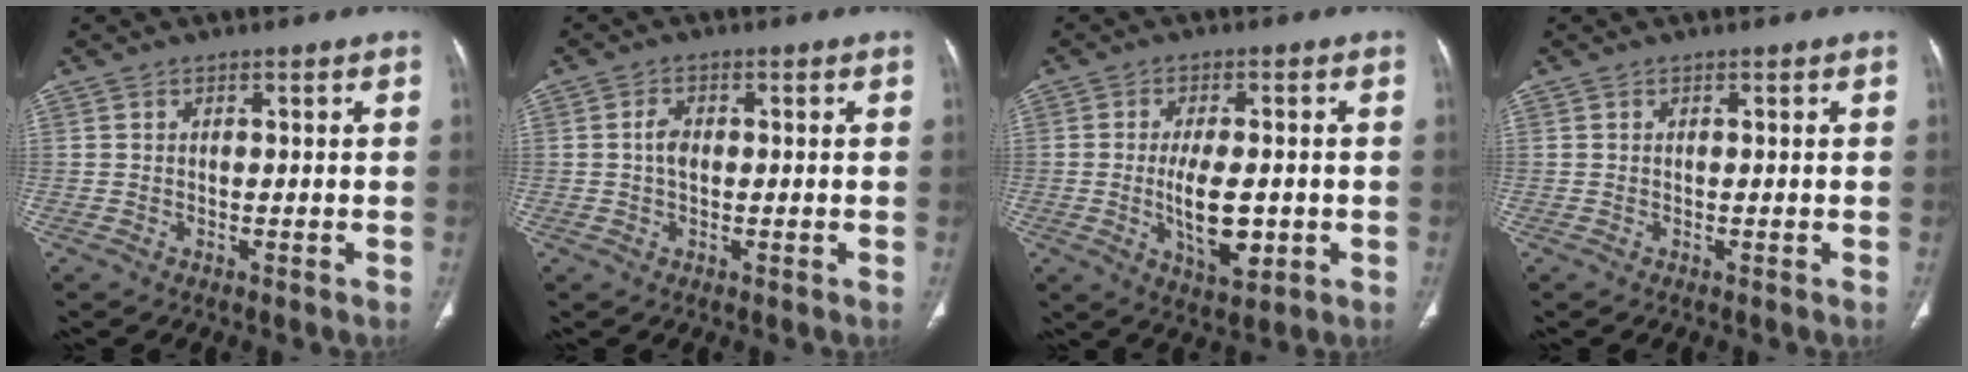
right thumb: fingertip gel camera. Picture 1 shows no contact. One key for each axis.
{"total": 2.6, "fx": 0.1, "fy": 1.7, "fz": 2.0, "tx": -0.037, "ty": 0.005, "tz": -0.002}
{"total": 9.5, "fx": -1.4, "fy": 4.3, "fz": 8.3, "tx": -0.128, "ty": -0.008, "tz": -0.016}
{"total": 0.0}